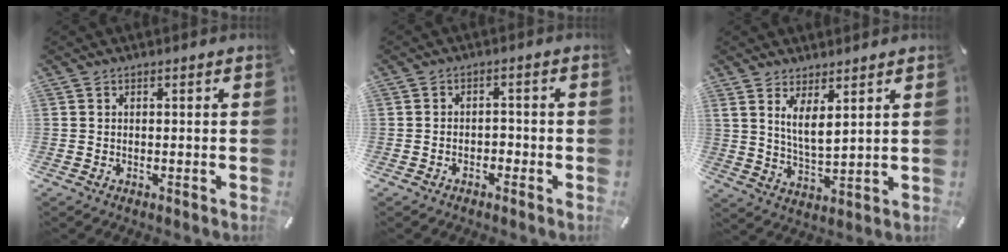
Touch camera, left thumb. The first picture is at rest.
{"total": 2.2, "force": [-1.4, 1.4, 0.9], "torque": [-0.019, 0.011, -0.029]}
{"total": 6.5, "force": [4.1, 2.2, 4.6], "torque": [-0.085, -0.018, 0.071]}